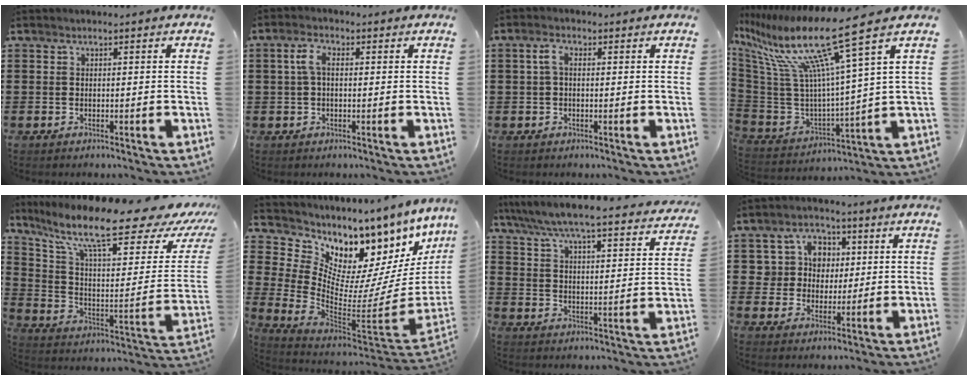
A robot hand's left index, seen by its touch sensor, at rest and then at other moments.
{"total": 4.0, "force": [0.5, 2.0, 3.4], "torque": [-0.080, 0.009, 0.004]}
{"total": 2.7, "force": [0.2, 1.4, 2.4], "torque": [-0.057, 0.006, -0.001]}
{"total": 16.5, "force": [10.2, 1.8, 12.8], "torque": [-0.282, -0.064, 0.155]}
{"total": 15.9, "force": [10.8, 2.9, 11.4], "torque": [-0.220, -0.069, 0.171]}
{"total": 3.1, "force": [1.7, 2.4, 1.0], "torque": [-0.047, -0.075, 0.015]}
{"total": 6.0, "force": [5.7, -0.2, 2.1], "torque": [-0.070, -0.046, 0.092]}
{"total": 6.3, "force": [1.9, 5.8, 1.9], "torque": [-0.060, 0.015, 0.033]}